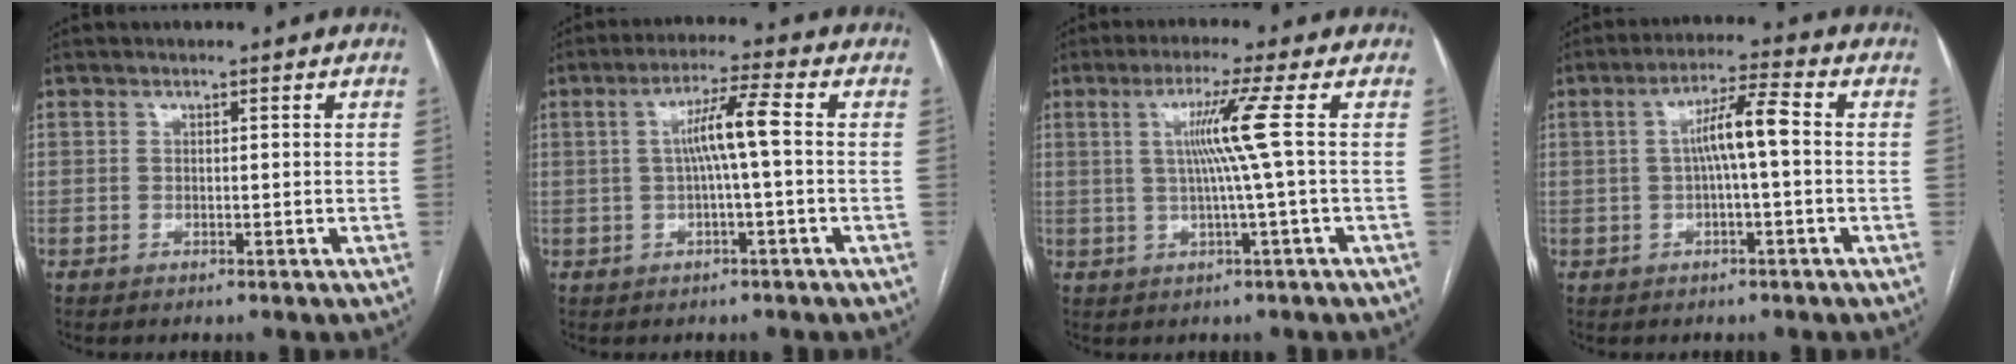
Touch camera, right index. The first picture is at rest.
{"total": 6.1, "force": [0.3, -0.3, 6.1], "torque": [-0.108, 0.015, 0.006]}
{"total": 6.5, "force": [0.9, -2.3, 6.1], "torque": [-0.114, 0.003, 0.023]}
{"total": 6.3, "force": [0.2, 0.3, 6.3], "torque": [-0.111, 0.018, 0.002]}